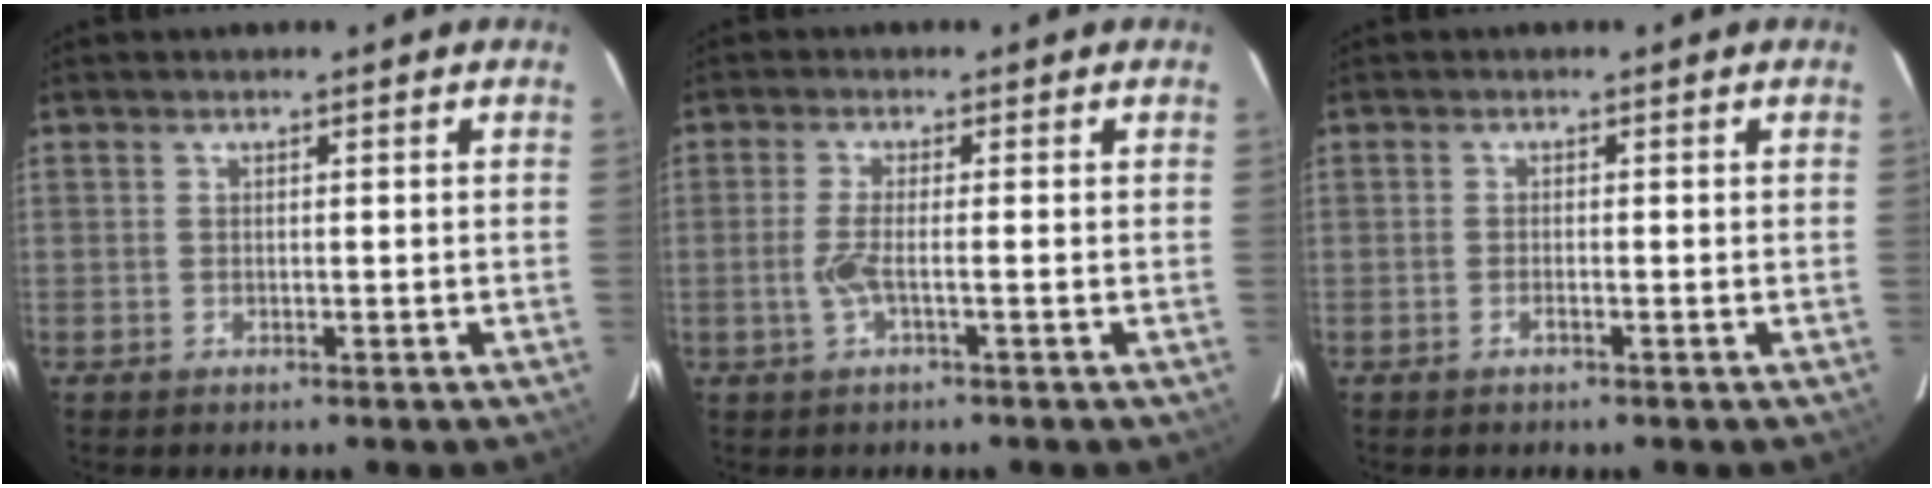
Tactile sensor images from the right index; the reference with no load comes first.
{"total": 2.9, "force": [-0.8, 0.1, 2.8], "torque": [-0.066, -0.004, -0.017]}
{"total": 0.8, "force": [-0.5, 0.1, 0.6], "torque": [-0.016, 0.000, -0.008]}